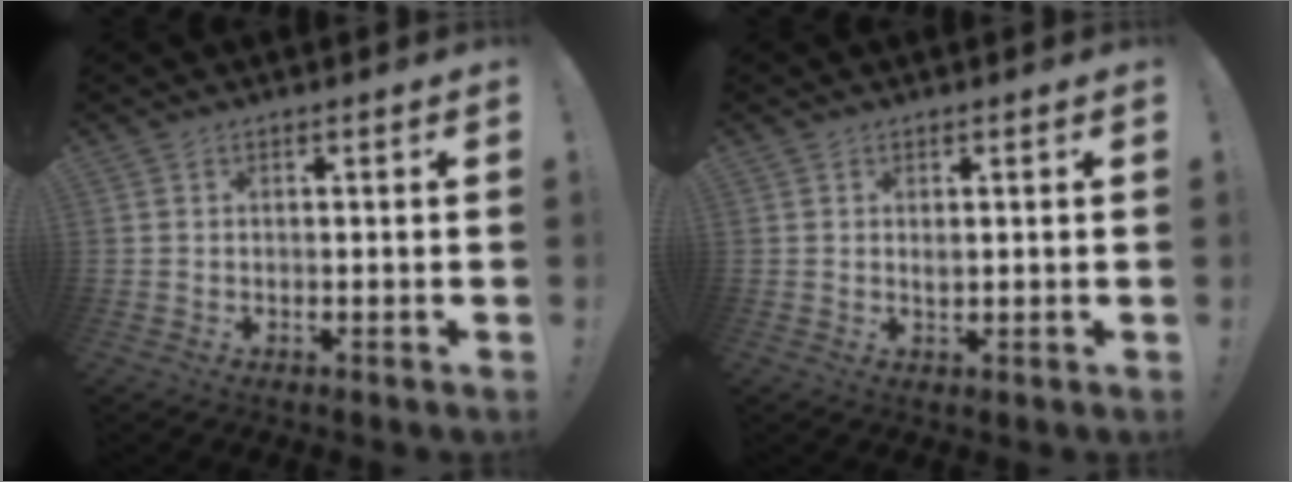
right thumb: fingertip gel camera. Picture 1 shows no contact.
{"total": 1.1, "force": [0.4, 0.6, 0.9], "torque": [-0.013, -0.001, 0.006]}